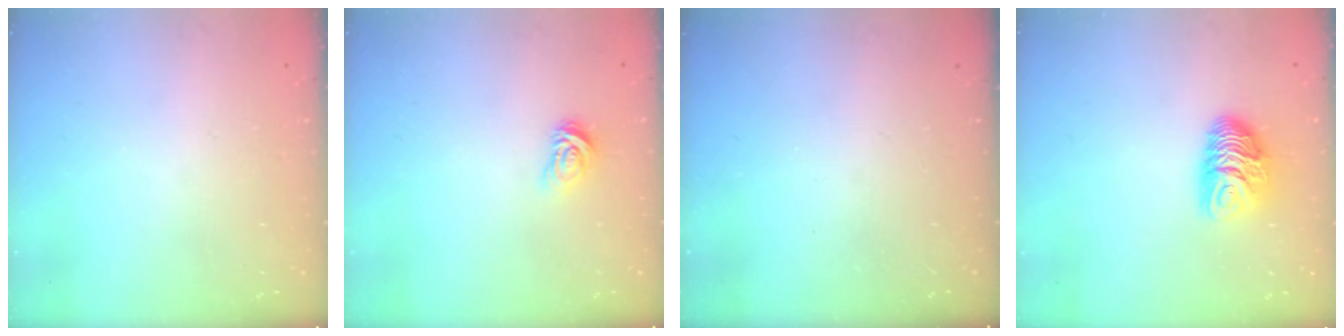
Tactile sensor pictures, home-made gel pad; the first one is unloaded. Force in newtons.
{"total": 3.8, "press": 3.8, "slide": 0.2}
{"total": 0.0}
{"total": 9.0, "press": 9.0, "slide": 0.5}